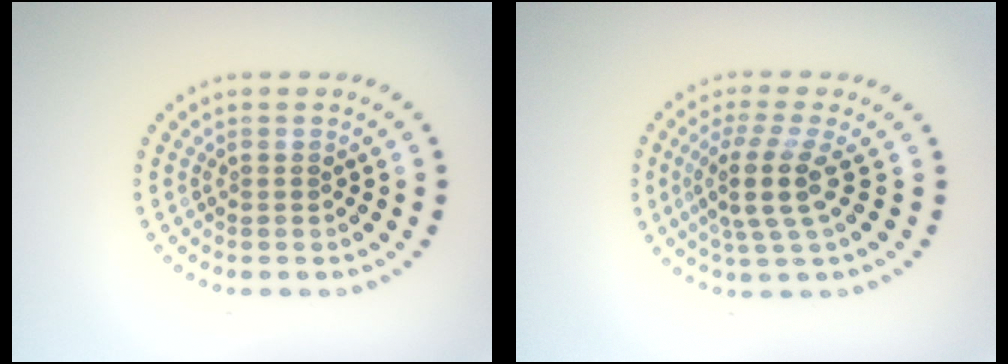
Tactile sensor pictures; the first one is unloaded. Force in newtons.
{"total": 3.9, "press": 2.9, "slide": 2.6}